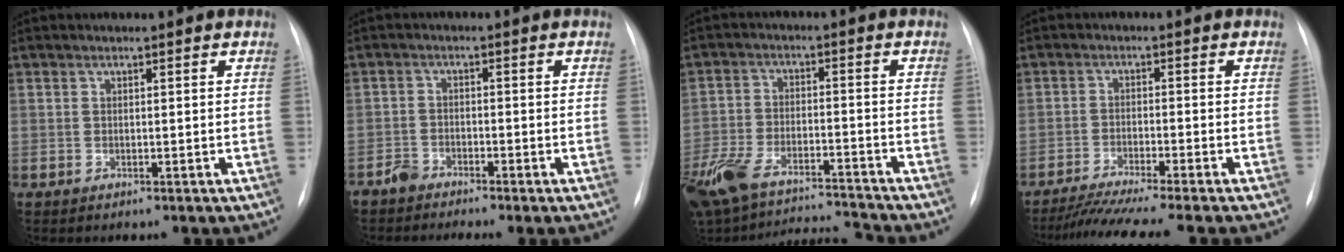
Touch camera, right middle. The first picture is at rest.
{"total": 2.1, "force": [-2.0, 0.1, 0.4], "torque": [-0.014, -0.008, -0.042]}
{"total": 16.1, "force": [-14.3, 2.6, 6.9], "torque": [-0.153, 0.007, -0.243]}
{"total": 10.2, "force": [-8.7, -1.2, 5.1], "torque": [-0.068, -0.027, -0.137]}